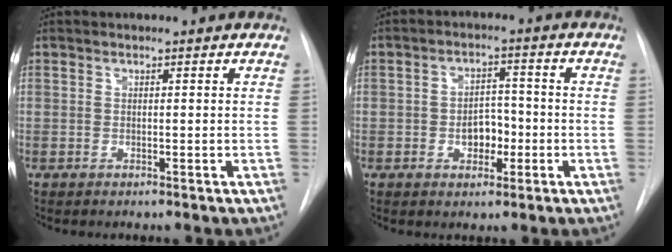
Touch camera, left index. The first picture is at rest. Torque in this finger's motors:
{"motor_torque": [0.44, 0.09, 0.09, 0.03]}